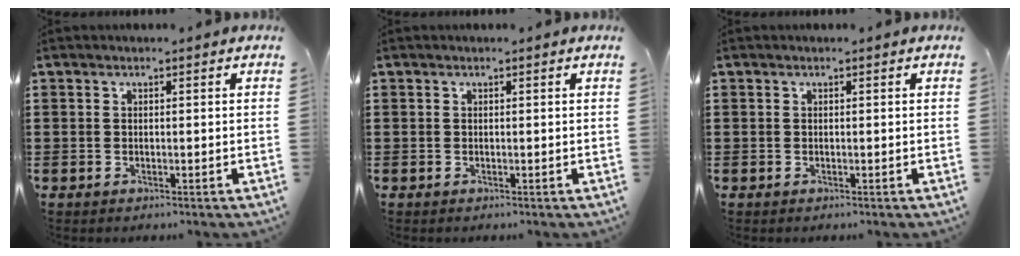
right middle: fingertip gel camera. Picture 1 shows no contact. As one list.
[{"total": 0.0}, {"total": 0.0}]